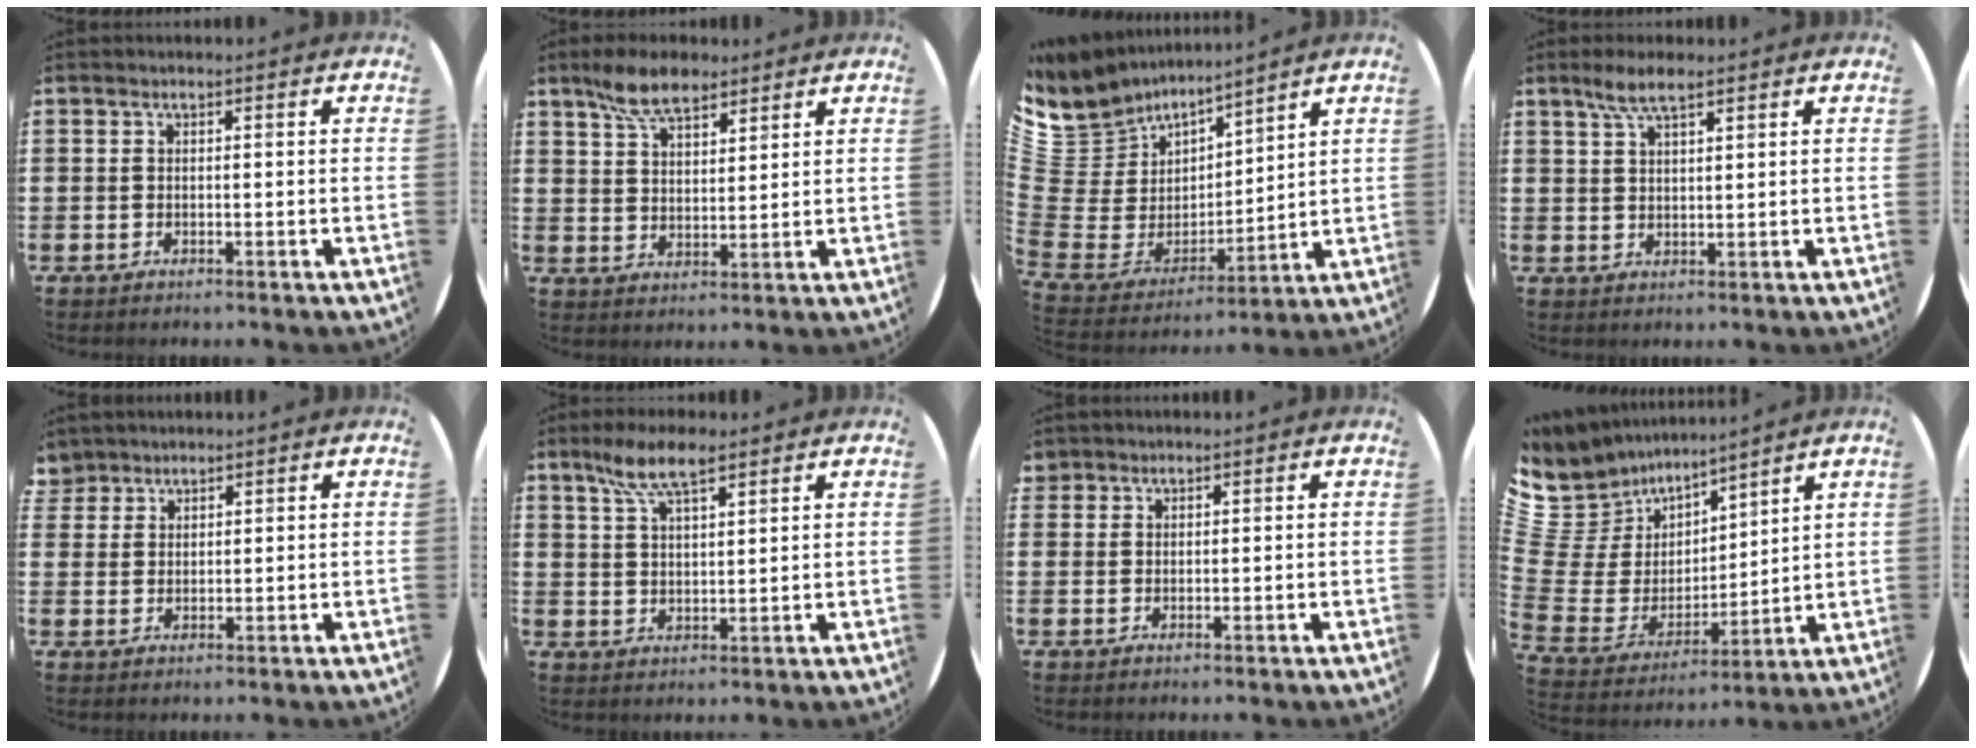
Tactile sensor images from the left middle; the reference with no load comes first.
{"total": 7.0, "force": [5.5, 2.9, 3.2], "torque": [-0.068, -0.004, 0.102]}
{"total": 7.8, "force": [6.1, 4.8, -0.9], "torque": [-0.047, -0.062, 0.116]}
{"total": 4.1, "force": [2.9, 1.0, 2.7], "torque": [-0.057, 0.007, 0.052]}
{"total": 3.1, "force": [2.8, 1.2, -0.1], "torque": [-0.006, -0.003, 0.056]}
{"total": 7.2, "force": [5.4, 2.1, 4.3], "torque": [-0.096, -0.002, 0.097]}
{"total": 1.6, "force": [1.5, 0.7, 0.0], "torque": [-0.002, 0.004, 0.030]}
{"total": 7.9, "force": [5.9, 5.3, -0.2], "torque": [-0.055, -0.054, 0.113]}